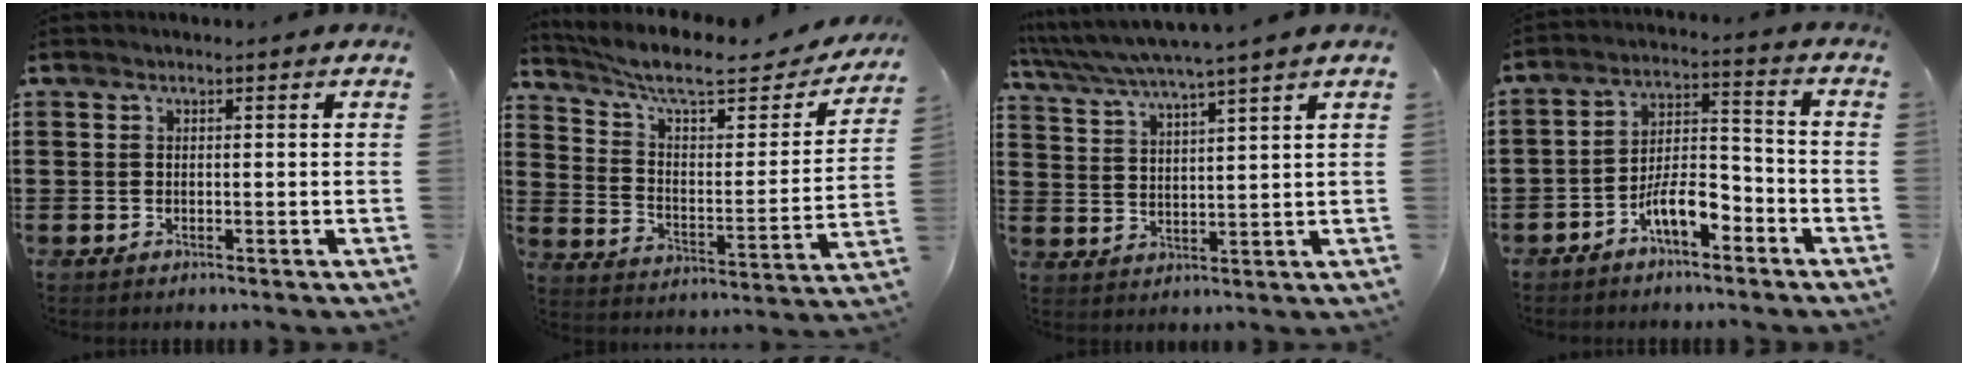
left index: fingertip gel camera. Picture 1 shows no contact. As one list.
[{"total": 8.5, "force": [6.7, 1.6, 5.1], "torque": [-0.118, -0.040, 0.109]}, {"total": 4.5, "force": [4.0, -0.8, 1.9], "torque": [-0.053, -0.027, 0.065]}, {"total": 7.4, "force": [-4.7, 2.7, 5.0], "torque": [-0.102, 0.013, -0.089]}]